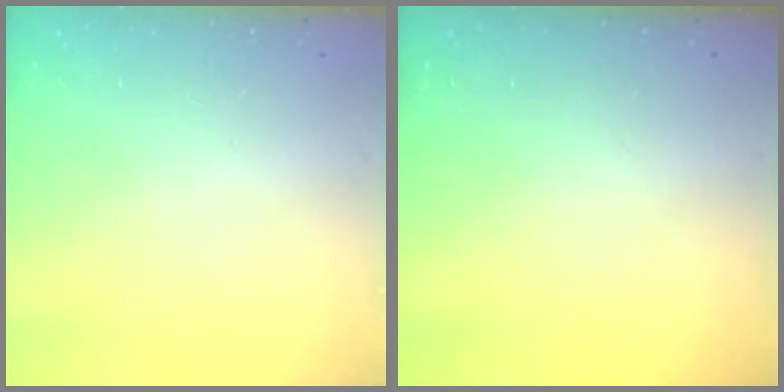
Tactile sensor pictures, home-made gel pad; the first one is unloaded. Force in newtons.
{"total": 0.0}